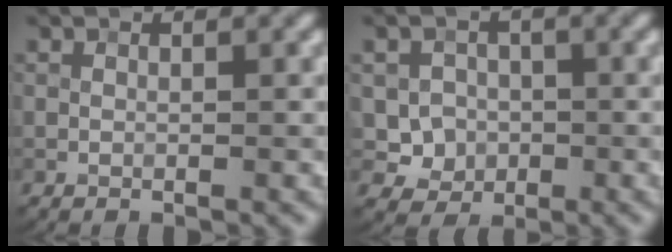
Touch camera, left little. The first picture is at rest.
{"total": 3.7, "force": [0.0, 3.5, 1.3], "torque": [-0.022, -0.004, -0.007]}